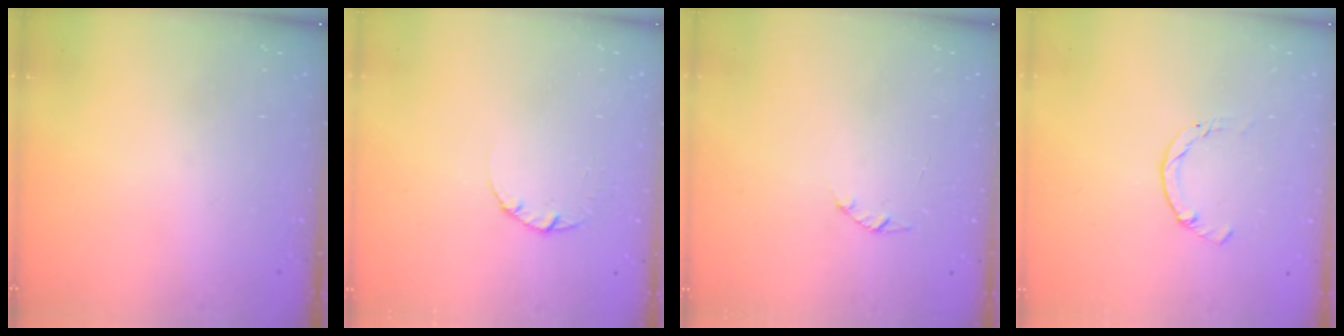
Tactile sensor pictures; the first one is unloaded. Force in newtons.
{"total": 2.2, "press": 2.2, "slide": 0.3}
{"total": 1.4, "press": 1.4, "slide": 0.3}
{"total": 0.0}